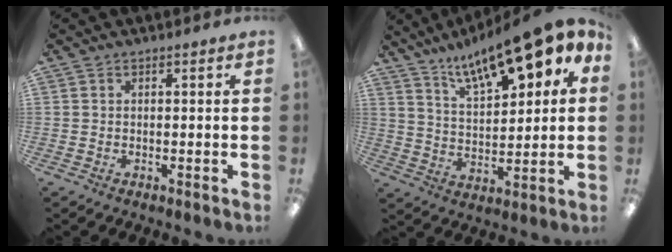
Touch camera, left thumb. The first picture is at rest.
{"total": 16.5, "force": [12.8, 5.2, 9.2], "torque": [-0.159, -0.079, 0.217]}